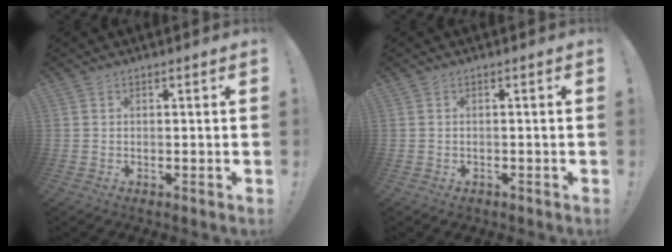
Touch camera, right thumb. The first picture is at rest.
{"total": 0.8, "force": [-0.4, 0.6, 0.3], "torque": [-0.006, 0.000, -0.007]}